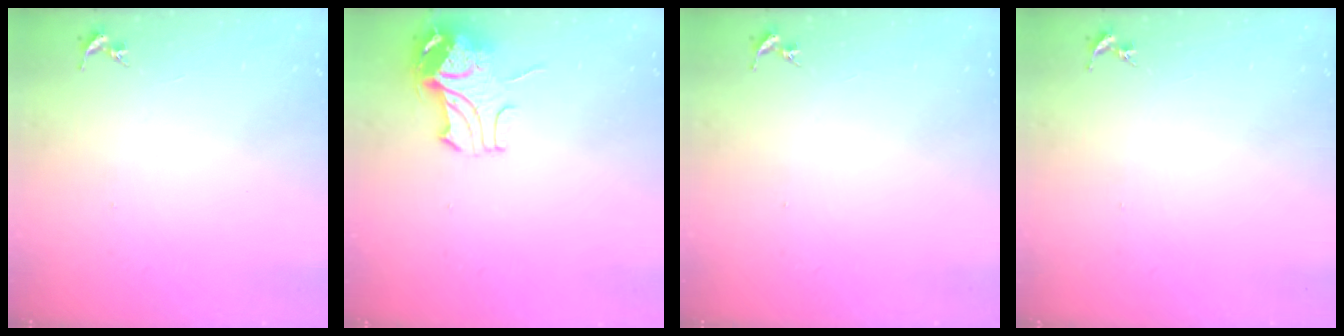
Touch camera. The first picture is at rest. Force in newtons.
{"total": 9.6, "press": 9.6, "slide": 1.1}
{"total": 0.0}
{"total": 0.0}